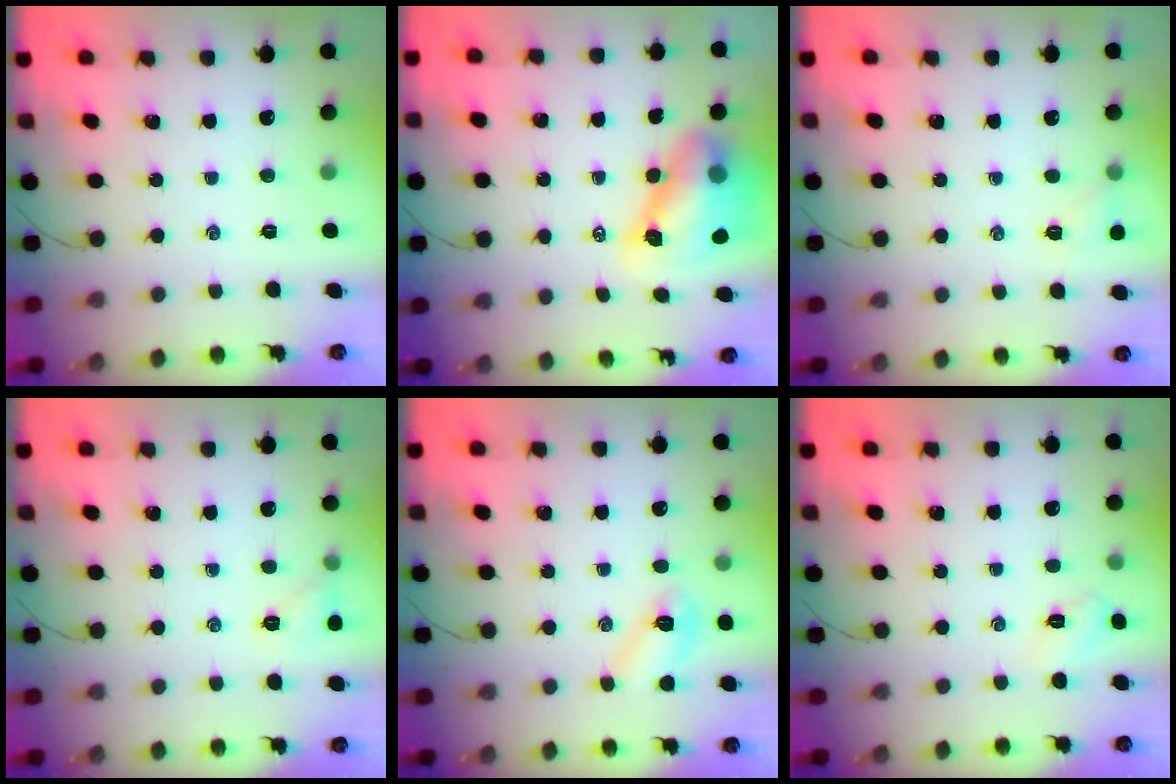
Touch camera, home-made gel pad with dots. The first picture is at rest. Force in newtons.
{"total": 10.0, "press": 9.6, "slide": 2.8}
{"total": 5.2, "press": 5.0, "slide": 1.2}
{"total": 5.4, "press": 5.3, "slide": 1.4}
{"total": 6.0, "press": 5.9, "slide": 0.8}
{"total": 5.7, "press": 5.5, "slide": 1.5}